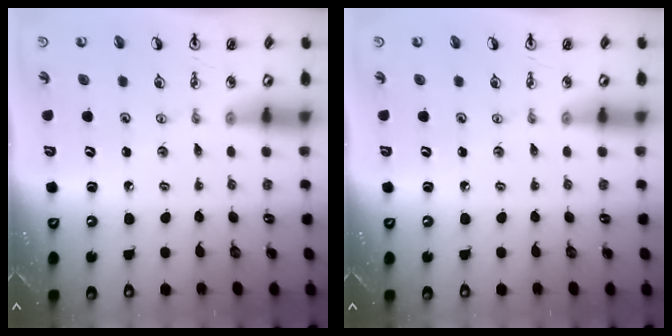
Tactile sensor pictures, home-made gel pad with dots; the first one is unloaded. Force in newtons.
{"total": 0.0}